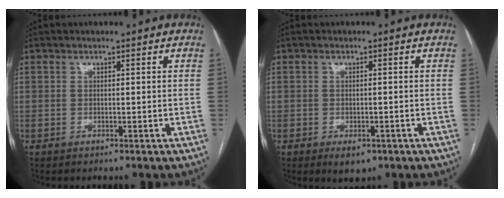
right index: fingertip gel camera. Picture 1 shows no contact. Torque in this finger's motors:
{"motor_torque": [-0.05, -0.02, 0.00, -0.03]}